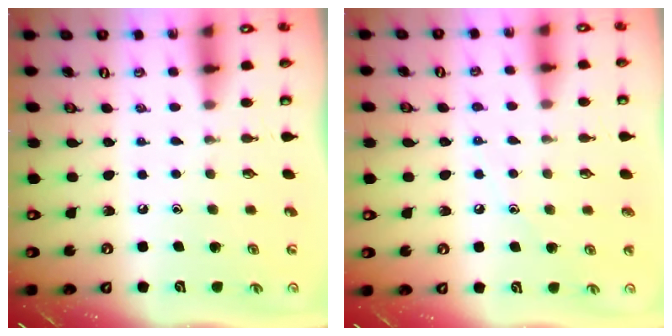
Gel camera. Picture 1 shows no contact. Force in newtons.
{"total": 5.8, "press": 5.8, "slide": 0.7}